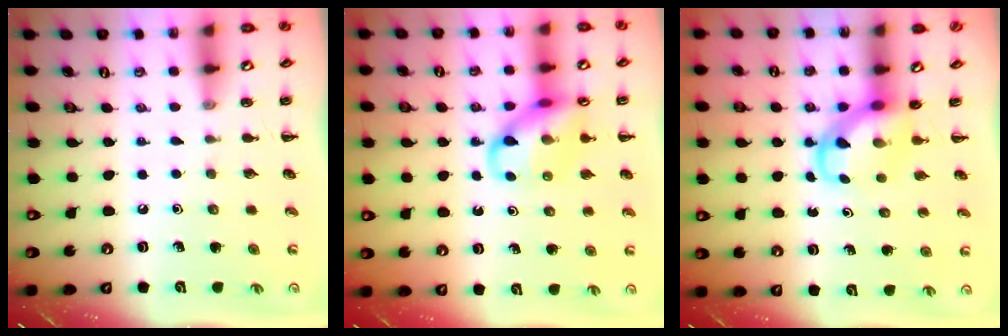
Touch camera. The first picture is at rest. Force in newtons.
{"total": 13.7, "press": 13.5, "slide": 2.3}
{"total": 4.1, "press": 4.0, "slide": 0.8}